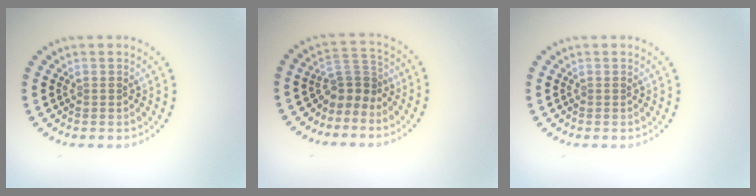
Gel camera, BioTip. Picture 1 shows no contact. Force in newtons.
{"total": 2.8, "press": 1.8, "slide": 2.2}
{"total": 0.0}